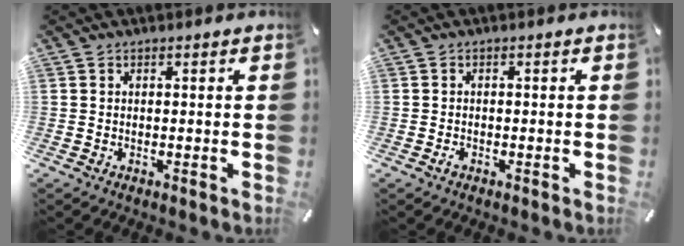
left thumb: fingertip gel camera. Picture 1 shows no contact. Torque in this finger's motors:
{"motor_torque": [-0.11, 0.29, 0.12, -0.01, 0.02]}